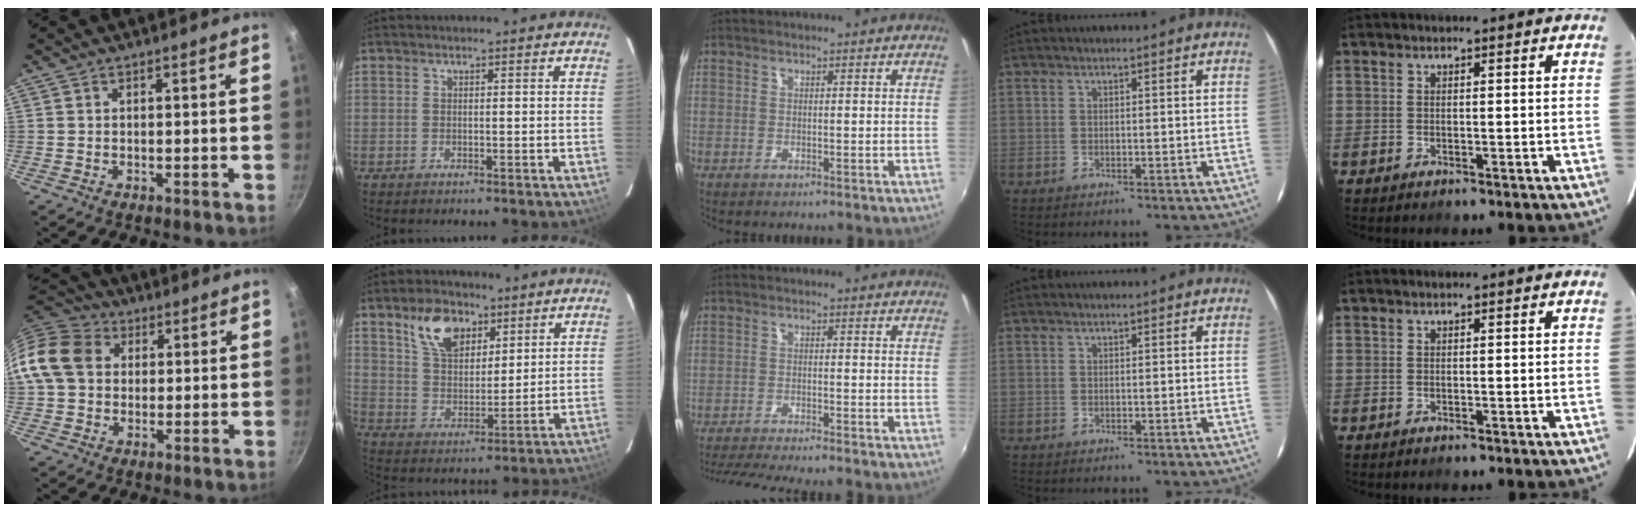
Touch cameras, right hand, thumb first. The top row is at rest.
{"thumb": {"total": 12.6, "force": [1.9, 10.3, 7.0], "torque": [-0.112, 0.024, 0.019]}, "index": {"total": 10.8, "force": [6.2, 6.3, 6.2], "torque": [-0.113, 0.022, 0.119]}, "middle": {"total": 8.8, "force": [-8.0, -0.1, 3.6], "torque": [-0.089, -0.019, -0.130]}}